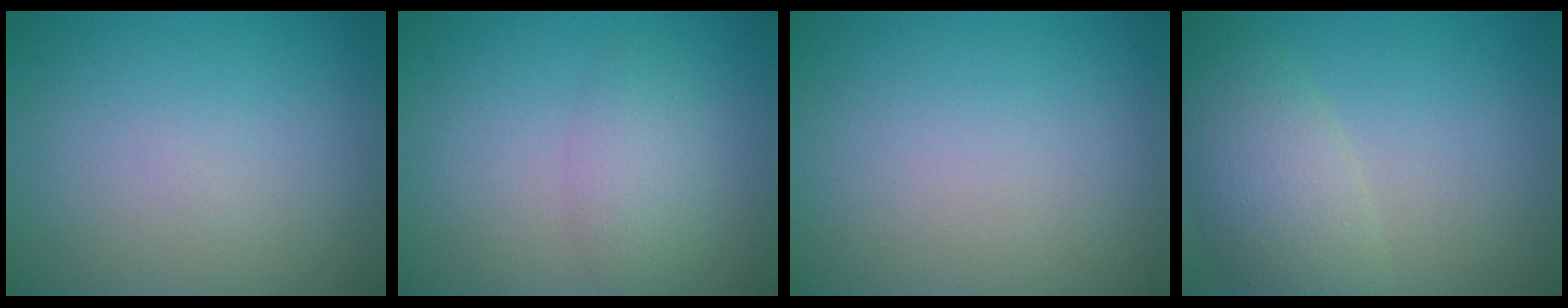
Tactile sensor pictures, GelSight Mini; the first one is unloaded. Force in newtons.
{"total": 2.6, "press": 2.6, "slide": 0.2}
{"total": 0.0}
{"total": 5.6, "press": 5.6, "slide": 0.5}